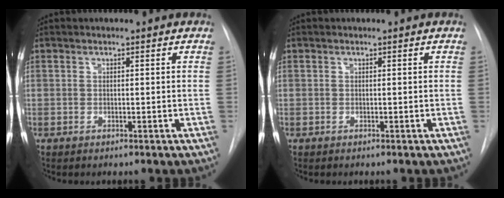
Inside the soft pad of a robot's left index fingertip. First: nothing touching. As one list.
[{"total": 0.0}]